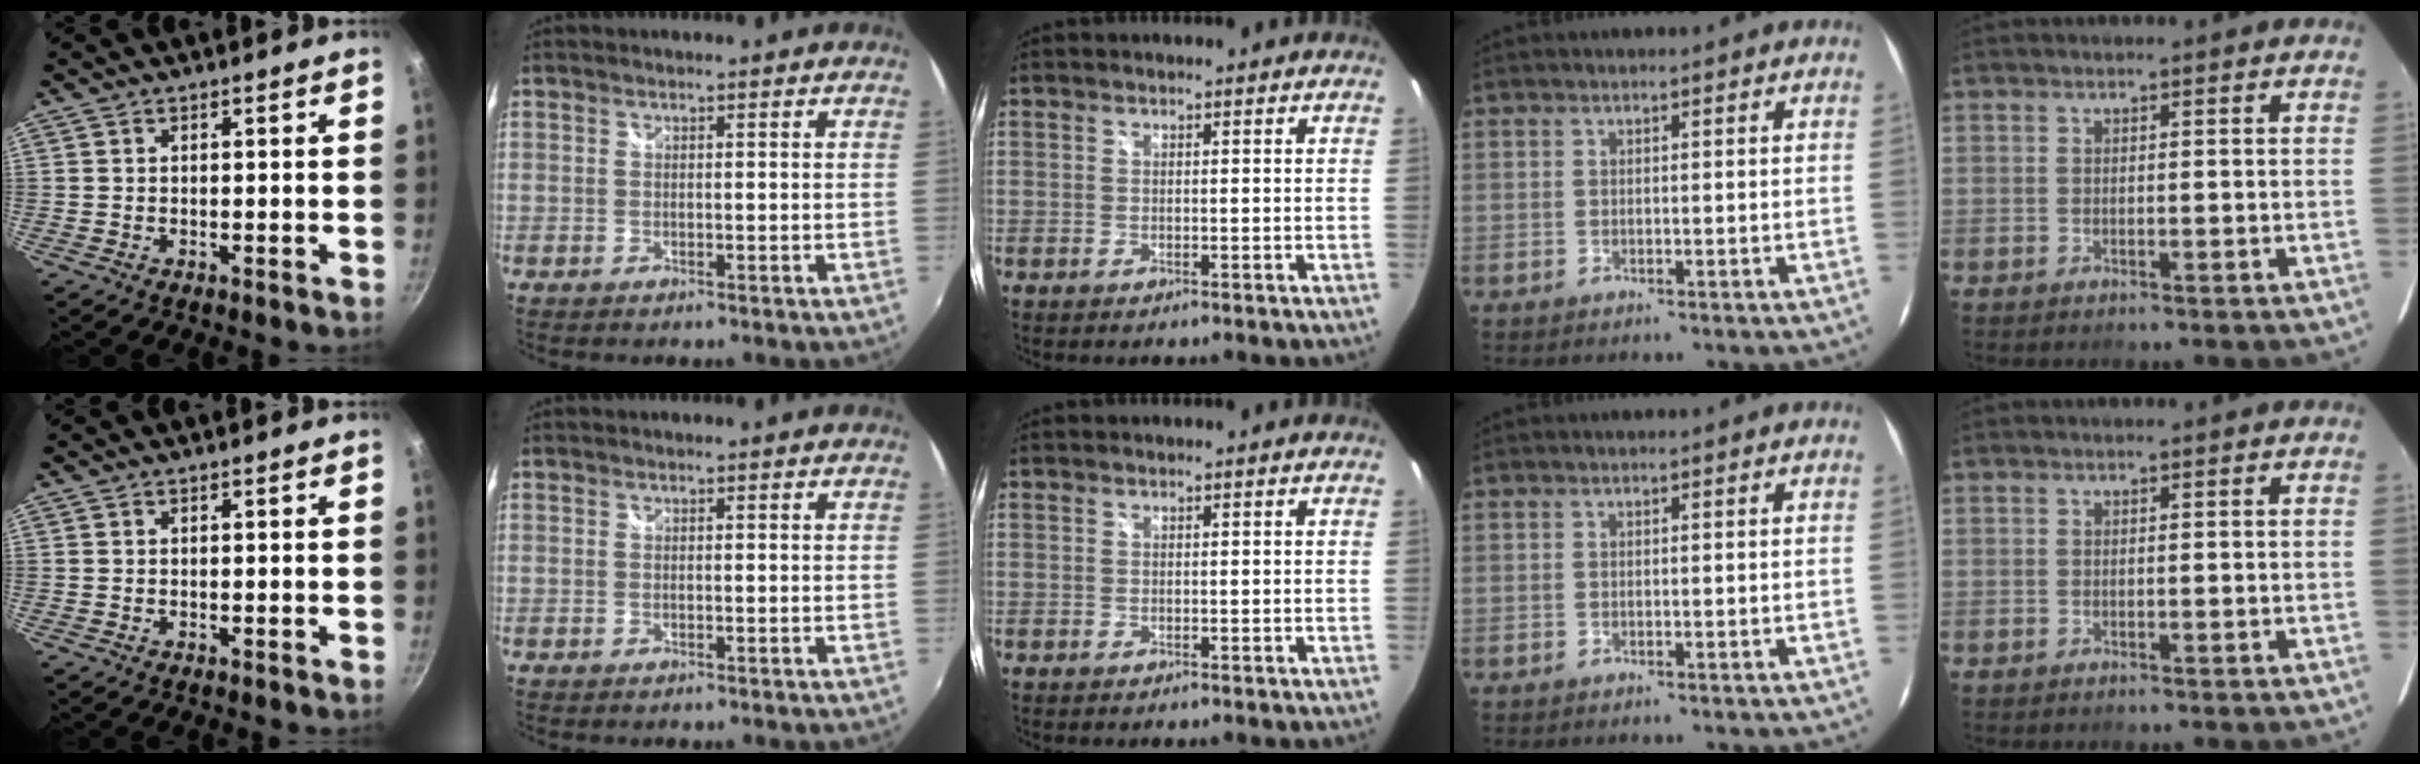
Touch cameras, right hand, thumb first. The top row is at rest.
{}